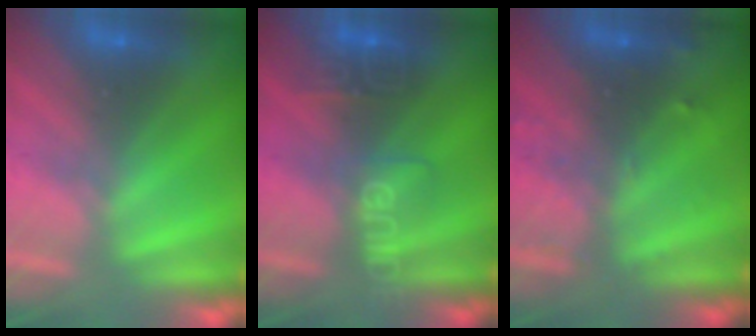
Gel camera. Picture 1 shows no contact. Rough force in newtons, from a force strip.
{"total": 2.7}
{"total": 2.9}